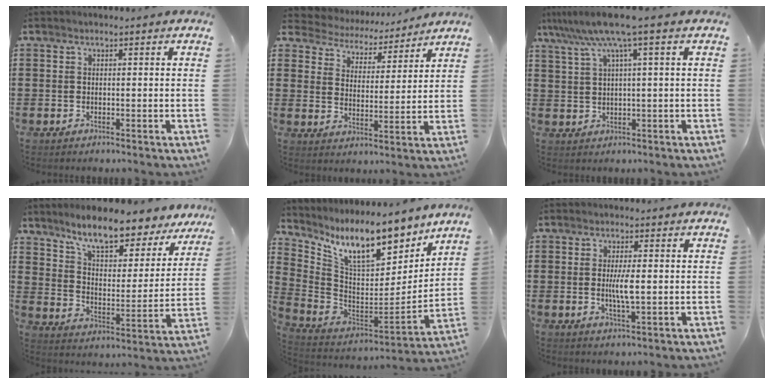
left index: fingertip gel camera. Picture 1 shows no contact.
{"total": 4.5, "force": [4.4, 0.8, -0.4], "torque": [-0.025, -0.036, 0.071]}
{"total": 7.5, "force": [3.7, -0.4, 6.6], "torque": [-0.142, -0.015, 0.061]}
{"total": 9.2, "force": [8.1, 1.4, 4.3], "torque": [-0.101, -0.052, 0.136]}
{"total": 12.7, "force": [8.9, 3.9, 8.2], "torque": [-0.175, -0.053, 0.154]}
{"total": 4.1, "force": [0.0, 0.7, 4.0], "torque": [-0.081, -0.004, -0.005]}